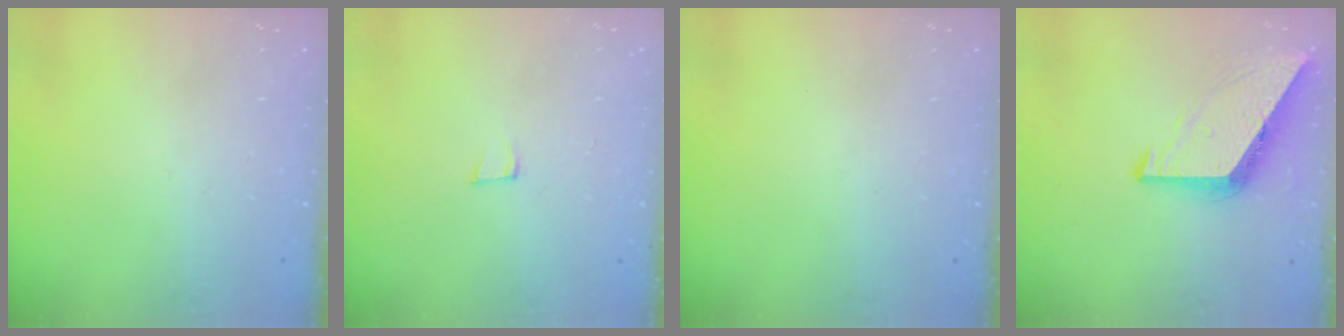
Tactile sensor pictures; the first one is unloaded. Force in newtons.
{"total": 6.7, "press": 5.8, "slide": 3.2}
{"total": 0.0}
{"total": 7.0, "press": 7.0, "slide": 0.5}